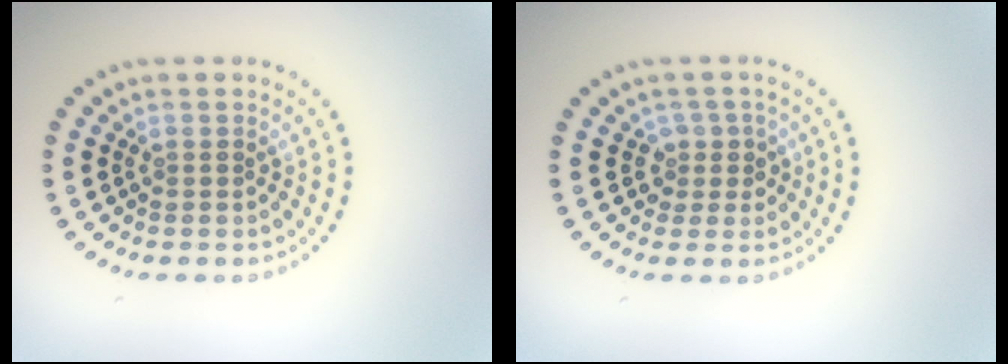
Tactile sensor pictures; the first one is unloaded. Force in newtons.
{"total": 1.9, "press": 1.4, "slide": 1.3}